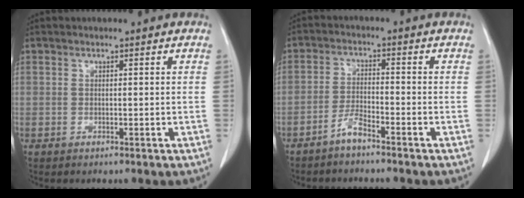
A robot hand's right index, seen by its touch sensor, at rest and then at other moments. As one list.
[{"total": 3.2, "force": [-2.7, 0.2, 1.7], "torque": [-0.039, -0.001, -0.053]}]